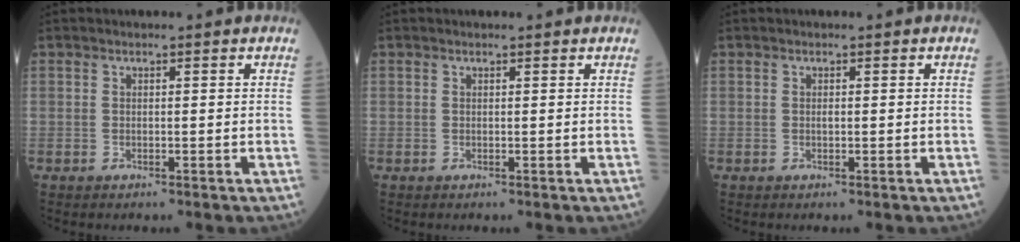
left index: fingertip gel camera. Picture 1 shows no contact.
{"total": 0.9, "force": [0.9, 0.1, 0.1], "torque": [-0.009, 0.001, 0.008]}
{"total": 0.0}